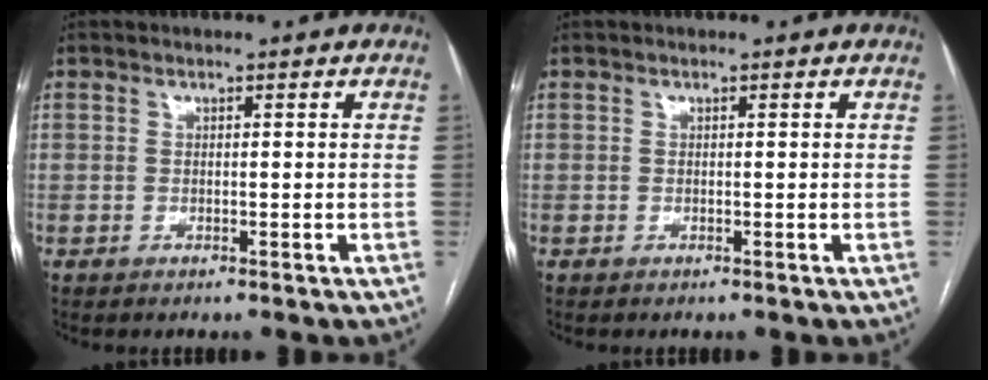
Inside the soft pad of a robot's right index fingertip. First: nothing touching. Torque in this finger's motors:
{"motor_torque": [0.00, 0.00, 0.00, 0.00]}